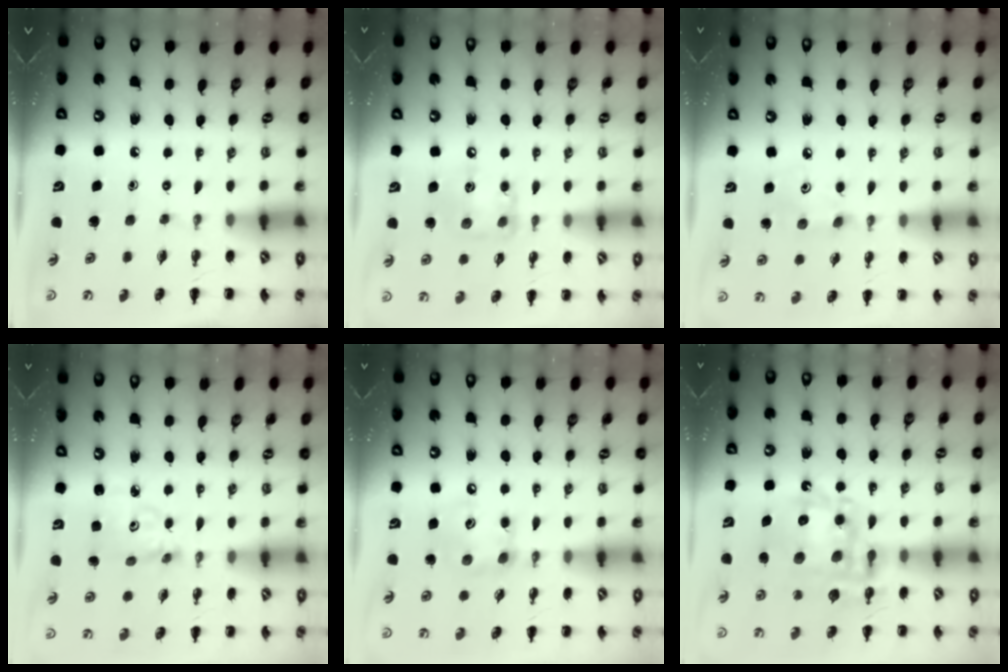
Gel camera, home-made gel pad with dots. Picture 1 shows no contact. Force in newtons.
{"total": 10.1, "press": 10.1, "slide": 0.8}
{"total": 2.9, "press": 2.8, "slide": 0.8}
{"total": 3.5, "press": 3.5, "slide": 0.1}
{"total": 7.7, "press": 7.6, "slide": 0.4}
{"total": 17.5, "press": 17.1, "slide": 3.9}